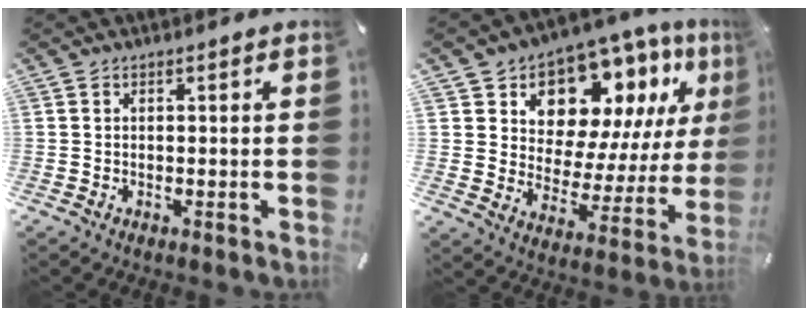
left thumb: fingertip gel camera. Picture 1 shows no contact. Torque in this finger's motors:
{"motor_torque": [2.55, 2.46, 1.43, -1.34, 0.27]}